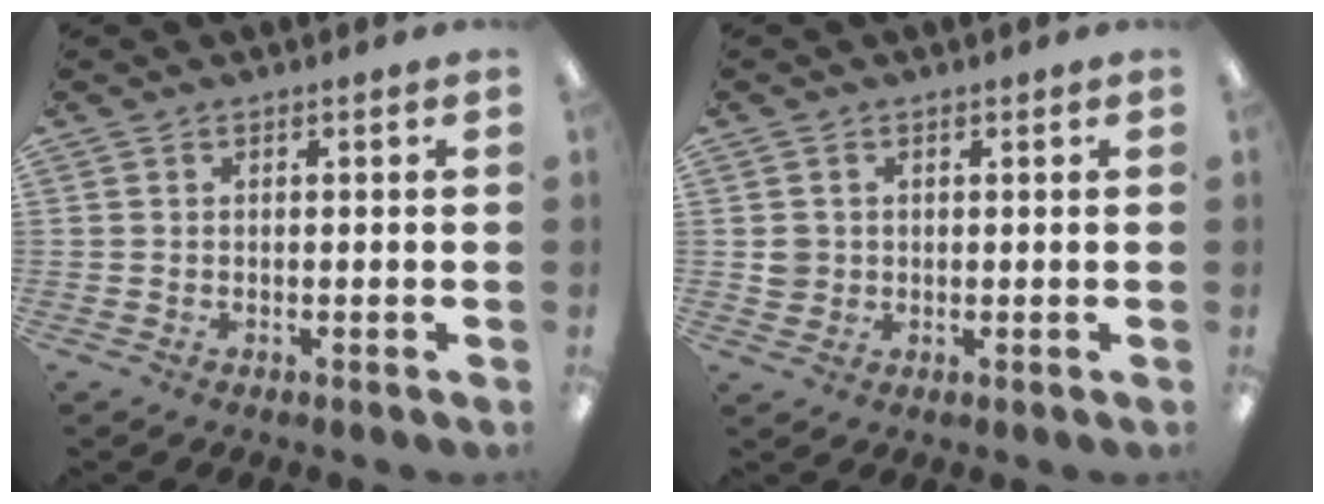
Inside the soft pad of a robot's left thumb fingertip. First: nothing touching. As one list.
[{"total": 3.3, "force": [0.5, 3.3, 0.6], "torque": [-0.008, 0.004, 0.007]}]